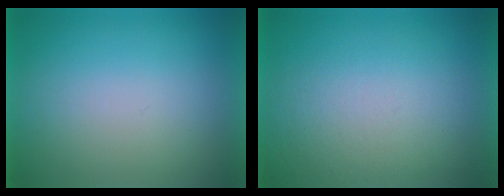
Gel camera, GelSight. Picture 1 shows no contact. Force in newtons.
{"total": 3.5}